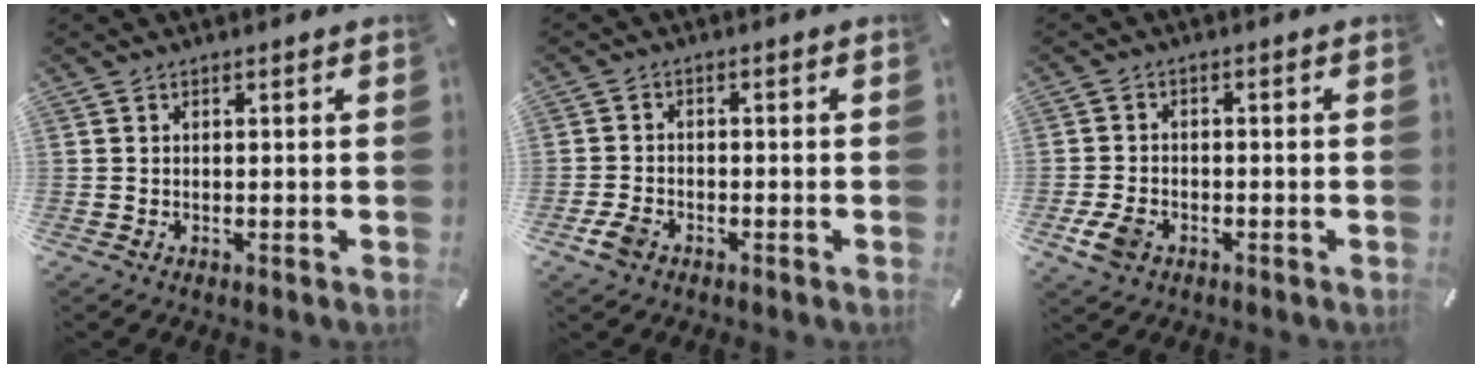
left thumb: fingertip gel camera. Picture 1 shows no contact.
{"total": 3.7, "force": [-2.0, 2.5, 1.9], "torque": [-0.052, 0.002, -0.041]}
{"total": 5.2, "force": [-2.3, 3.7, 2.8], "torque": [-0.070, 0.004, -0.046]}